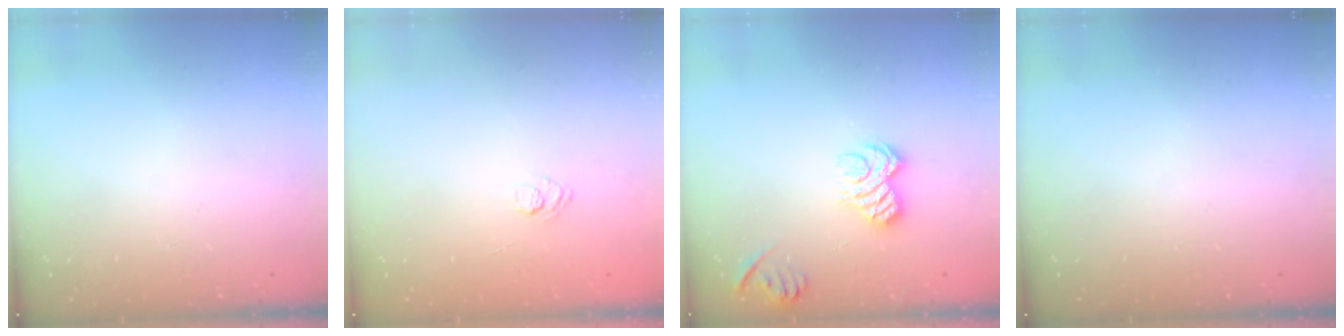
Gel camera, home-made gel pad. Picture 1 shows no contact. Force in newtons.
{"total": 3.3, "press": 3.1, "slide": 1.1}
{"total": 8.7, "press": 8.7, "slide": 0.3}
{"total": 0.0}